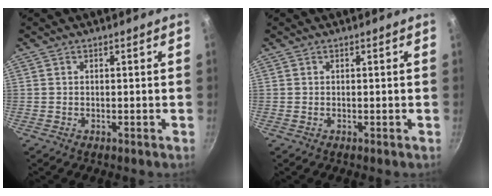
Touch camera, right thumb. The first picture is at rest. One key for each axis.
{"total": 0.0}